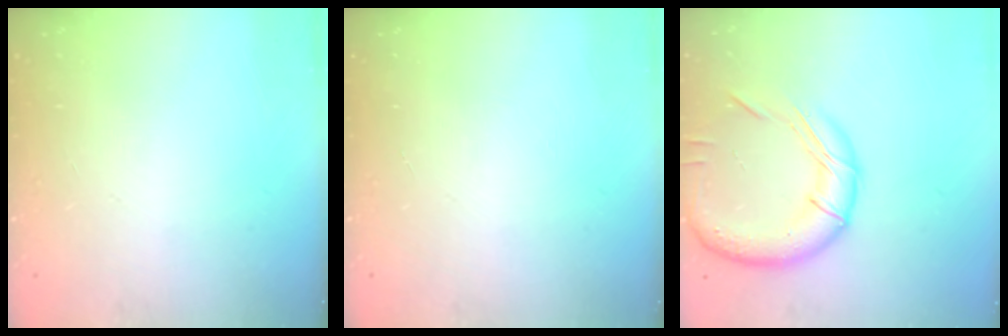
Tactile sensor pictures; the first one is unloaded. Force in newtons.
{"total": 0.0}
{"total": 17.3, "press": 17.2, "slide": 1.3}